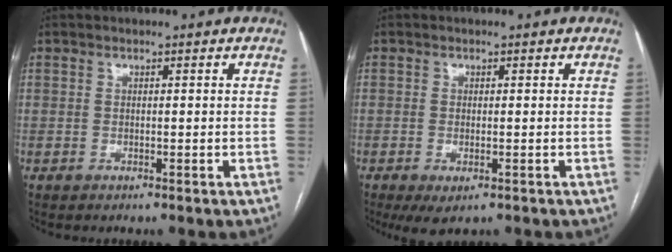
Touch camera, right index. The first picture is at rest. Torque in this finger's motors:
{"motor_torque": [0.88, -0.57, 0.27, 0.06]}